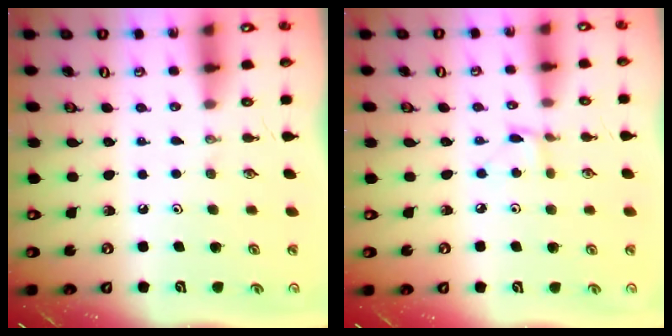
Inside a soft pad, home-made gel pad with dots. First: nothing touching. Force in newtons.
{"total": 2.0, "press": 2.0, "slide": 0.1}